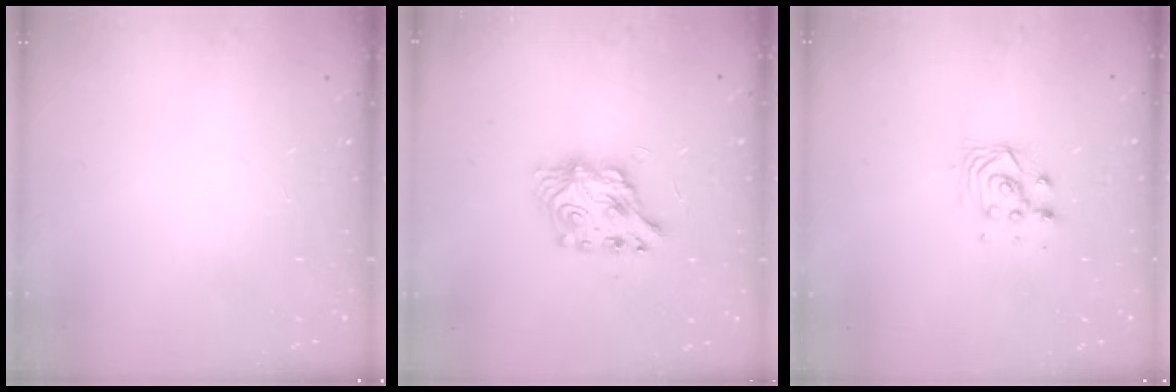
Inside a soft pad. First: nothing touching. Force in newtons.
{"total": 7.1, "press": 7.1, "slide": 0.3}
{"total": 2.9, "press": 2.8, "slide": 0.8}